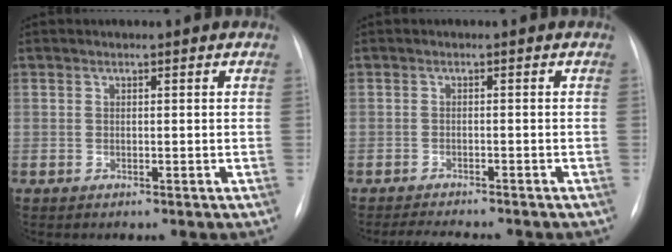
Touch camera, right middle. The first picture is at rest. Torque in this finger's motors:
{"motor_torque": [0.07, -0.07, 0.00, 0.00]}